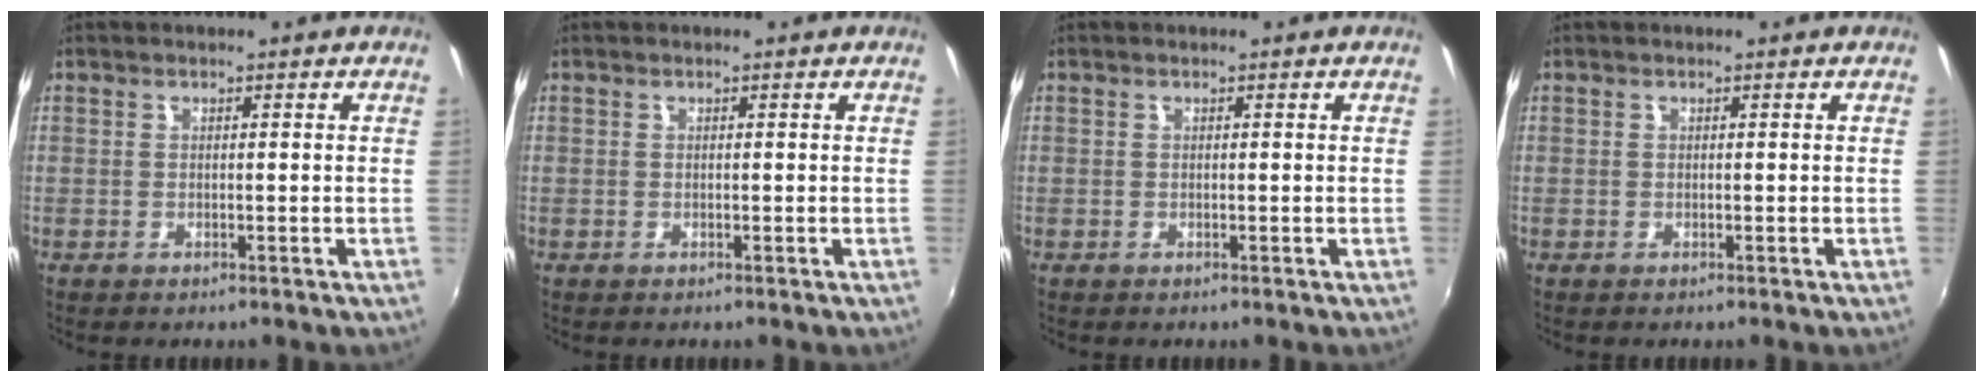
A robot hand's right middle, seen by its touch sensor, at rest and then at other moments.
{"total": 0.0}
{"total": 0.0}
{"total": 0.0}